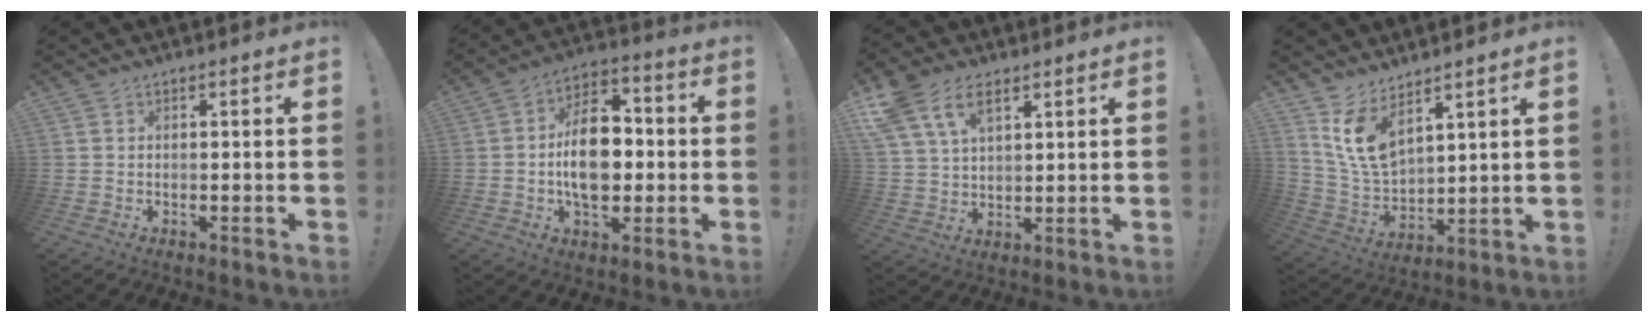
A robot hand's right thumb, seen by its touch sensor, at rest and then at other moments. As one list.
[{"total": 16.6, "force": [-1.8, 10.8, 12.5], "torque": [-0.218, 0.019, -0.034]}, {"total": 11.1, "force": [6.3, 6.6, 6.5], "torque": [-0.128, -0.010, 0.122]}, {"total": 11.1, "force": [7.4, 5.2, 6.4], "torque": [-0.136, -0.049, 0.143]}]